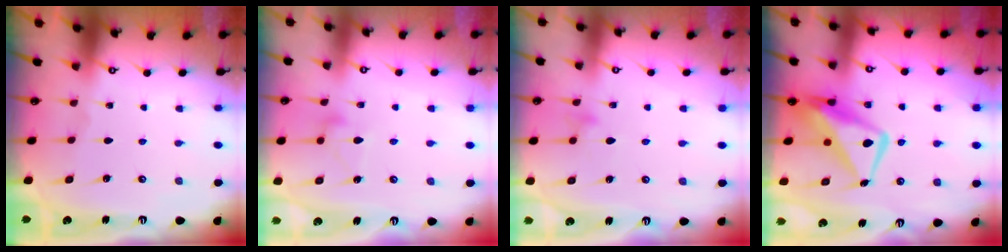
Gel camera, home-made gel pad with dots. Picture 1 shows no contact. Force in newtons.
{"total": 11.0, "press": 11.0, "slide": 0.4}
{"total": 7.4, "press": 7.4, "slide": 0.4}
{"total": 12.5, "press": 12.4, "slide": 1.7}